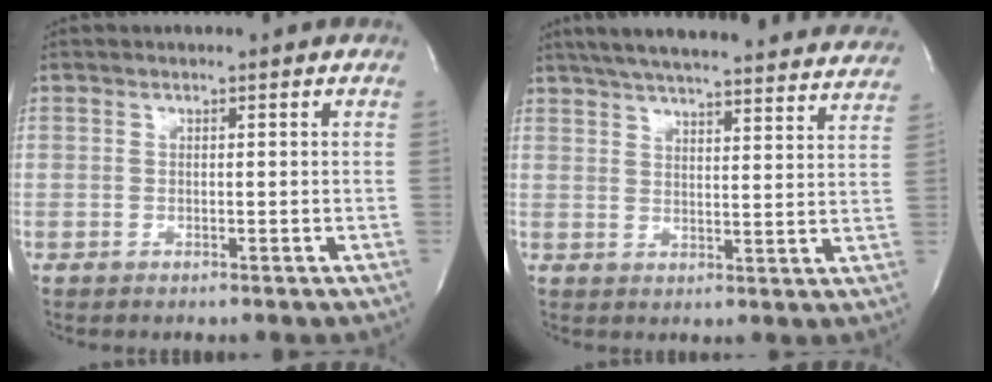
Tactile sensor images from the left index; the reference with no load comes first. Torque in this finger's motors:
{"motor_torque": [0.18, -0.27, 0.57, 0.14]}